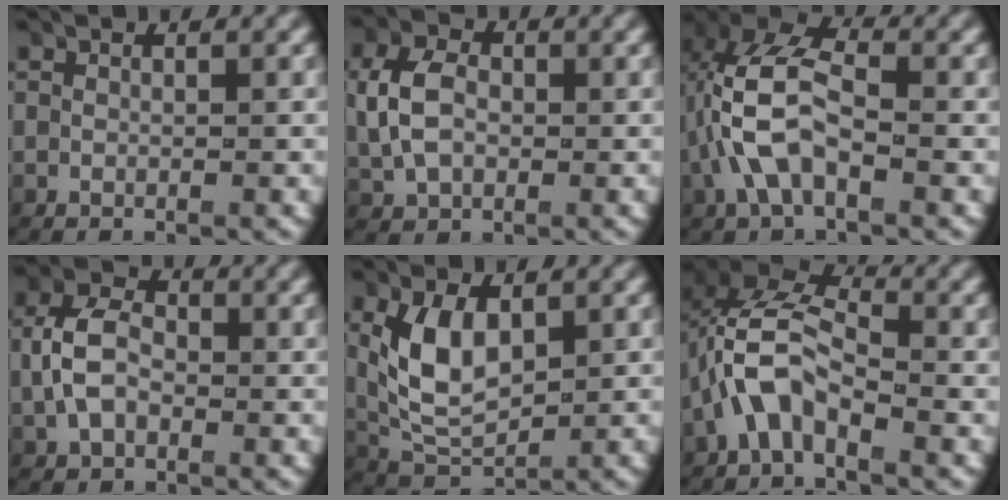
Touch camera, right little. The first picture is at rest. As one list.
[{"total": 4.6, "force": [0.3, 3.5, 3.0], "torque": [-0.069, 0.000, 0.010]}, {"total": 7.2, "force": [0.4, 4.5, 5.6], "torque": [-0.140, -0.012, 0.006]}, {"total": 4.7, "force": [0.0, 3.4, 3.2], "torque": [-0.073, 0.001, -0.002]}, {"total": 5.9, "force": [0.6, 4.0, 4.3], "torque": [-0.108, -0.016, 0.024]}, {"total": 6.2, "force": [0.2, 4.4, 4.3], "torque": [-0.103, -0.008, -0.007]}]